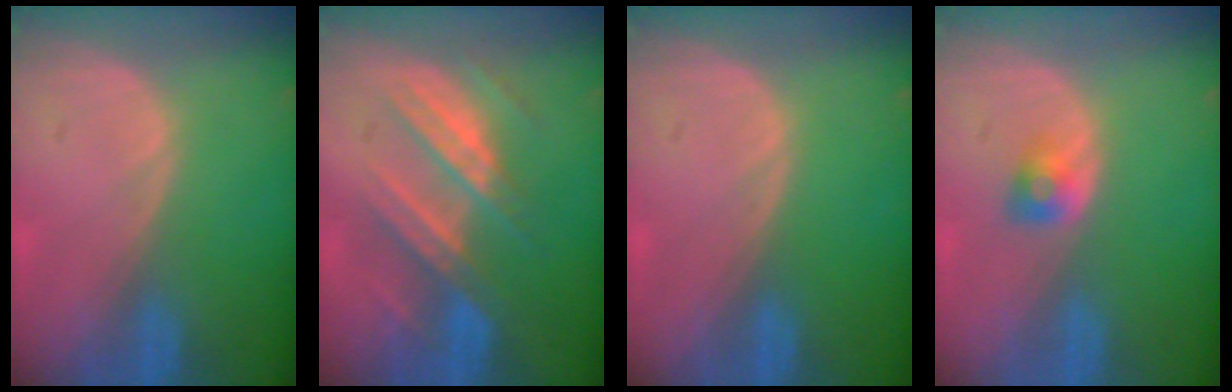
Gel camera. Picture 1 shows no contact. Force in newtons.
{"total": 7.5, "press": 7.5, "slide": 0.5}
{"total": 0.0}
{"total": 2.3, "press": 2.2, "slide": 0.7}